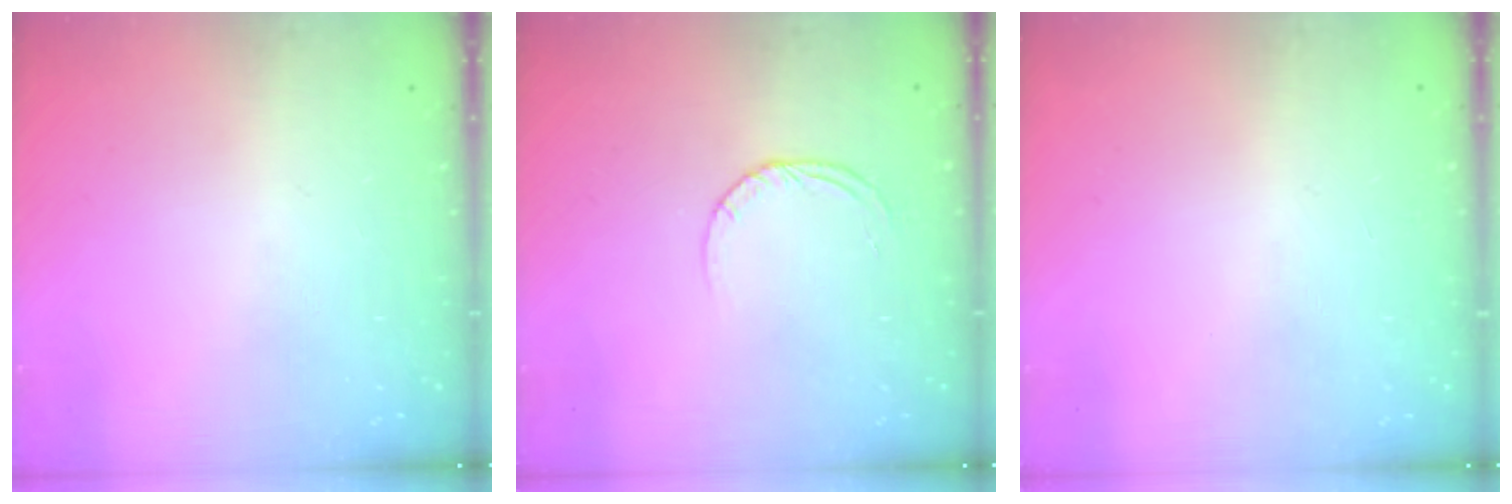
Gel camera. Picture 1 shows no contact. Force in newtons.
{"total": 3.2, "press": 3.2, "slide": 0.3}
{"total": 2.6, "press": 2.6, "slide": 0.2}